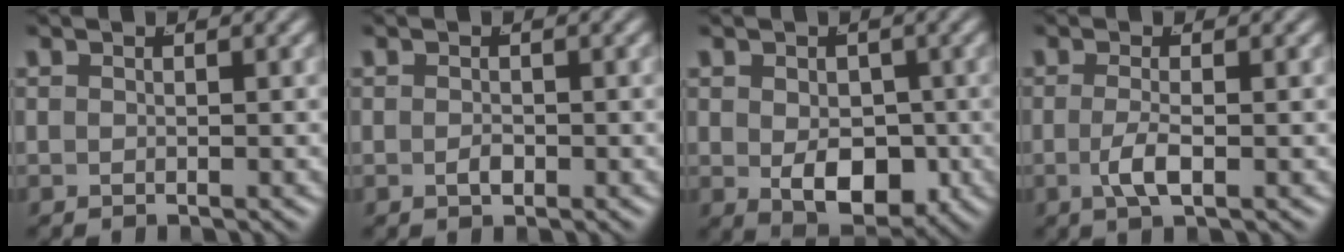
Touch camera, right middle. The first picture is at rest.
{"total": 0.7, "force": [-0.5, 0.2, 0.5], "torque": [-0.010, -0.006, -0.004]}
{"total": 6.0, "force": [-1.4, 3.4, 4.7], "torque": [-0.073, -0.041, 0.001]}
{"total": 2.2, "force": [-0.9, 0.0, 2.0], "torque": [-0.041, -0.014, -0.009]}